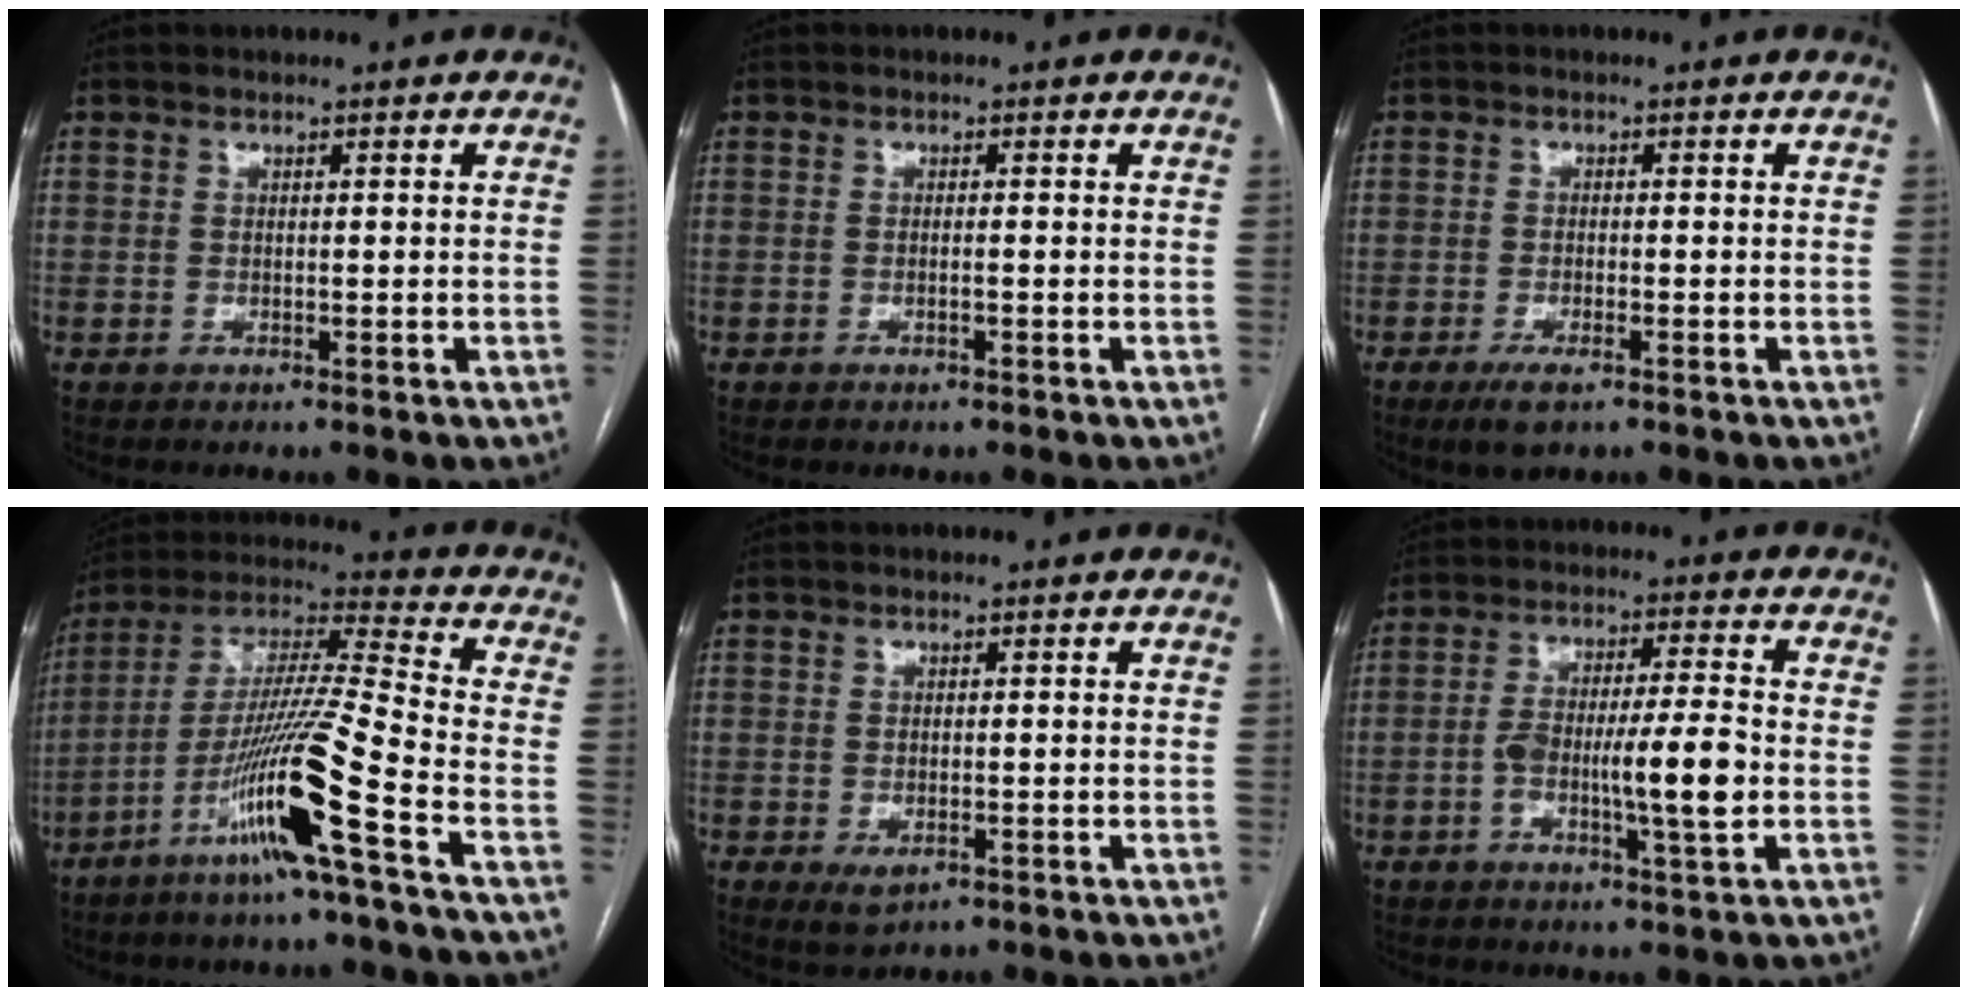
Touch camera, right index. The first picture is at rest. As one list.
[{"total": 0.5, "force": [-0.2, 0.0, 0.5], "torque": [-0.009, 0.001, -0.003]}, {"total": 3.8, "force": [-2.4, 1.0, 2.9], "torque": [-0.061, -0.007, -0.037]}, {"total": 16.1, "force": [-7.8, -1.7, 14.0], "torque": [-0.276, -0.019, -0.150]}, {"total": 2.7, "force": [-1.1, 1.4, 2.1], "torque": [-0.037, -0.004, -0.008]}, {"total": 9.7, "force": [-2.0, 0.9, 9.5], "torque": [-0.167, 0.007, -0.036]}]